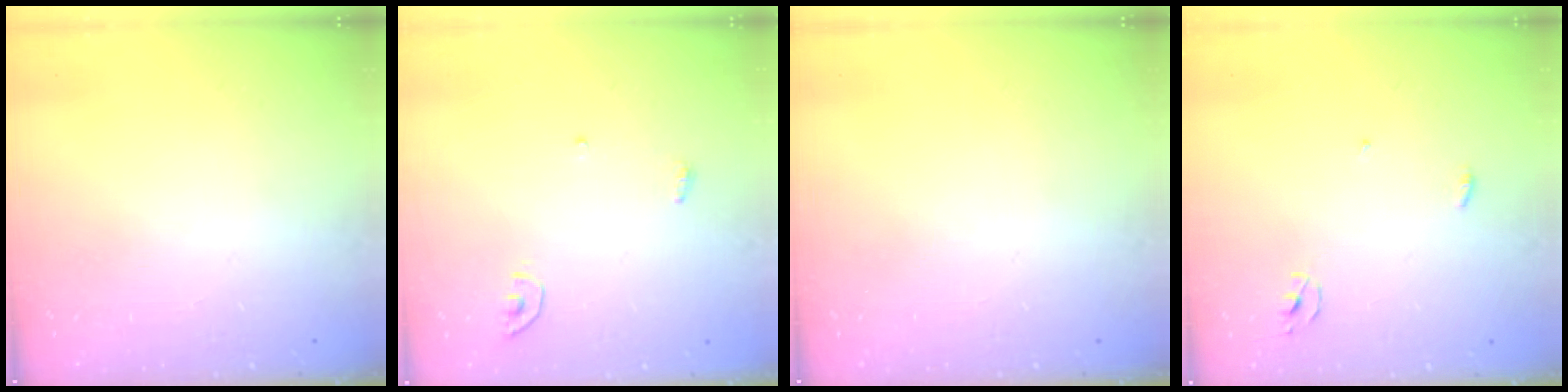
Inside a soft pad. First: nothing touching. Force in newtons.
{"total": 3.4, "press": 3.4, "slide": 0.3}
{"total": 0.0}
{"total": 2.3, "press": 2.3, "slide": 0.1}